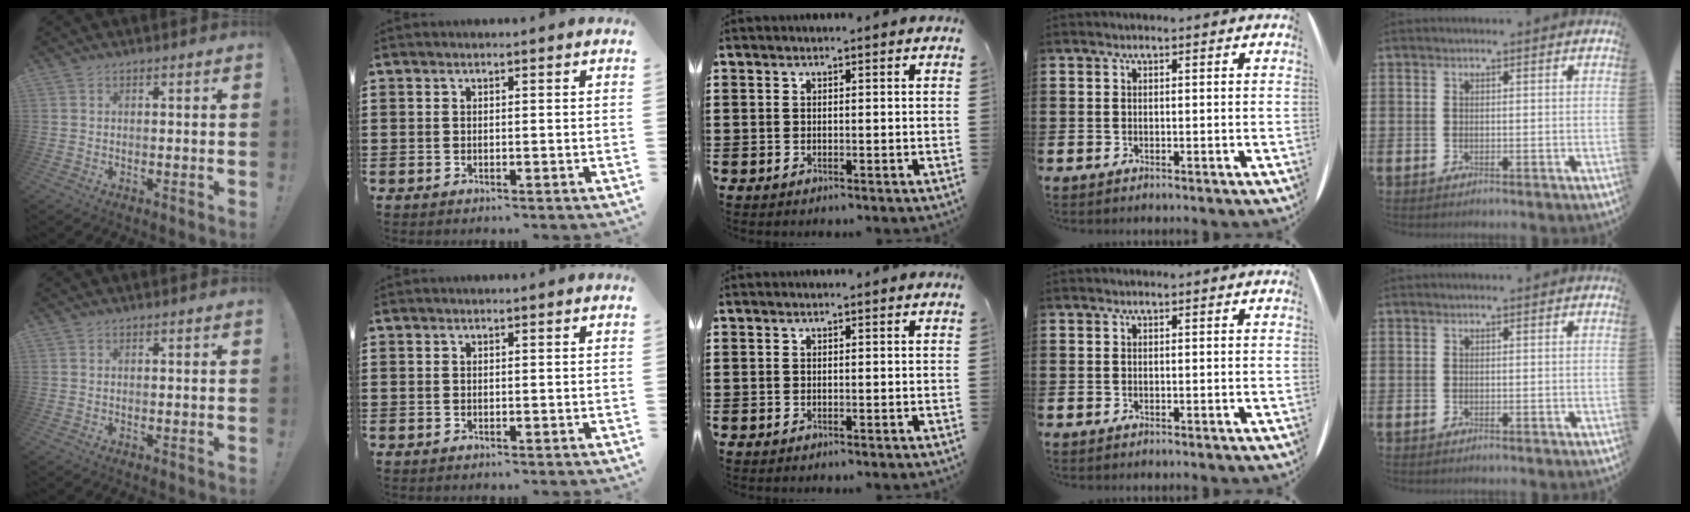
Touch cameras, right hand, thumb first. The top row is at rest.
{}